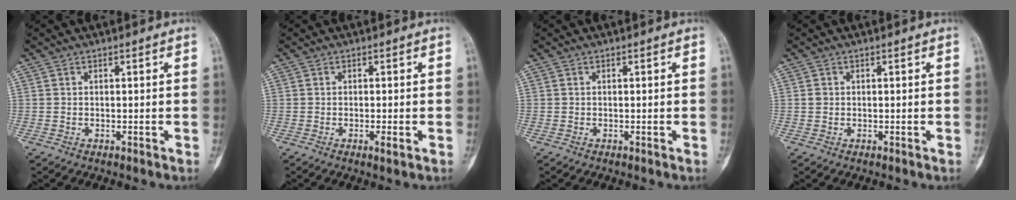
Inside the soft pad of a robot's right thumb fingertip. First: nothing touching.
{"total": 1.6, "force": [-0.6, 0.2, 1.5], "torque": [-0.023, -0.005, -0.012]}
{"total": 0.0}
{"total": 0.9, "force": [0.1, 0.8, 0.3], "torque": [-0.001, 0.002, 0.002]}